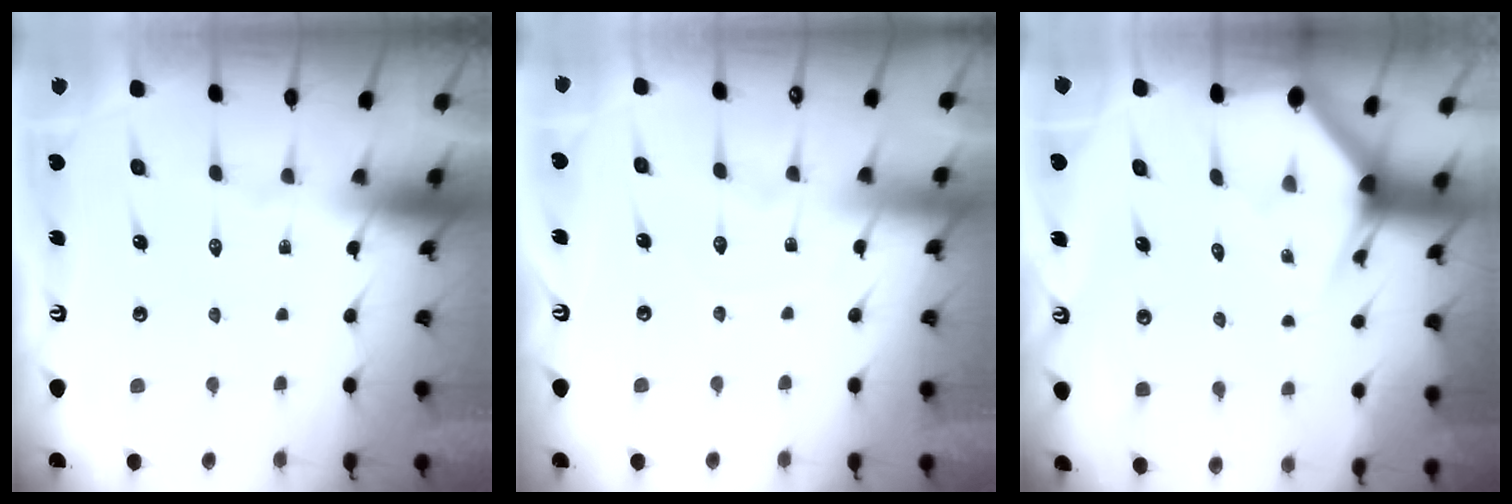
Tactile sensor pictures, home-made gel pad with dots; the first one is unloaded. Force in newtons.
{"total": 3.3, "press": 3.3, "slide": 0.4}
{"total": 2.7, "press": 2.7, "slide": 0.1}